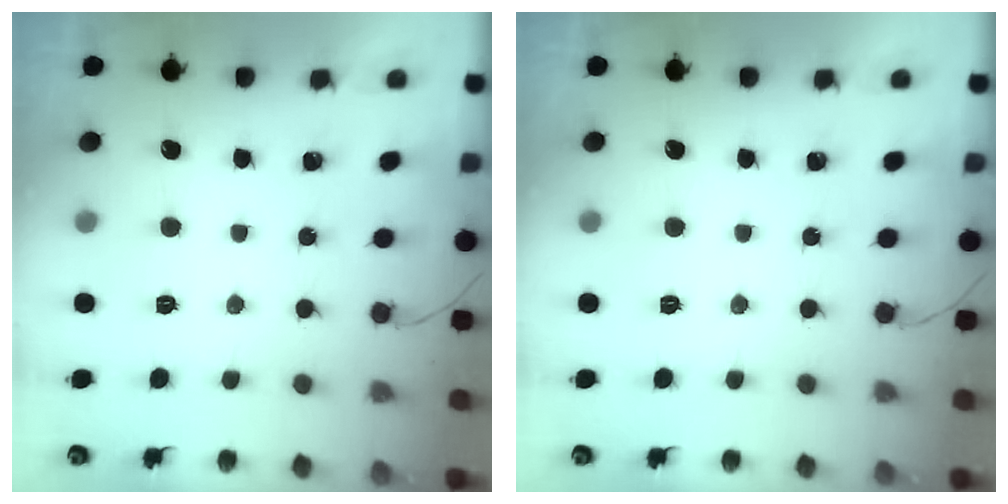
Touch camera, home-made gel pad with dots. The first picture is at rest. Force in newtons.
{"total": 0.0}